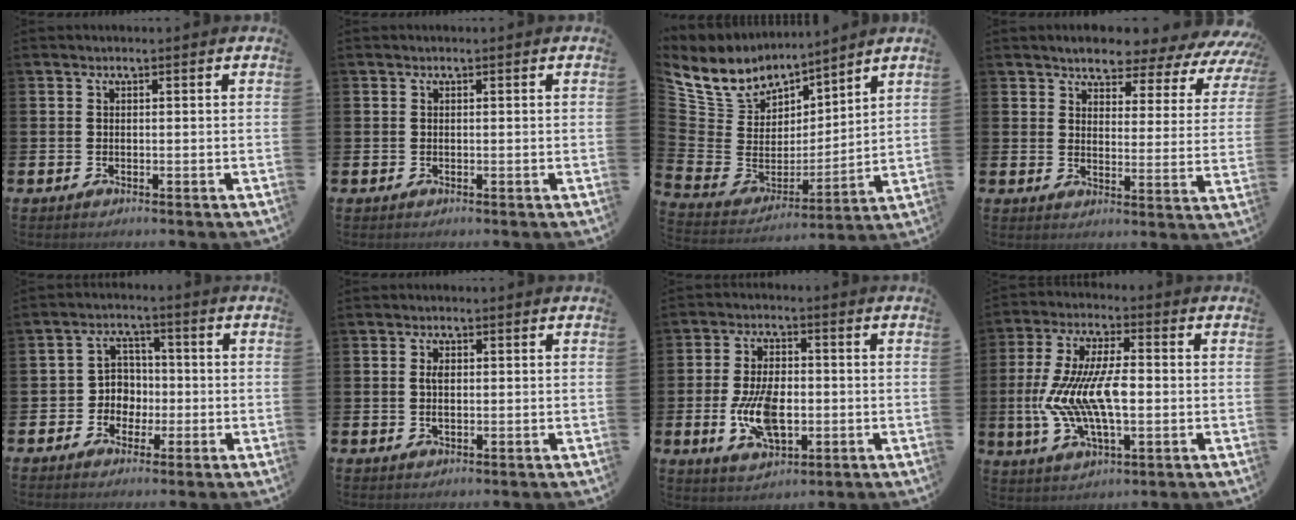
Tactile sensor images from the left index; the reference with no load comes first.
{"total": 0.0}
{"total": 8.0, "force": [7.2, 3.4, -0.6], "torque": [-0.052, -0.071, 0.132]}
{"total": 5.1, "force": [4.8, 1.2, 1.4], "torque": [-0.040, -0.042, 0.074]}
{"total": 4.3, "force": [-0.7, 4.1, 1.2], "torque": [-0.038, 0.006, -0.021]}
{"total": 1.6, "force": [0.1, 0.9, 1.3], "torque": [-0.017, 0.002, -0.002]}
{"total": 8.9, "force": [-1.3, 4.6, 7.5], "torque": [-0.144, -0.004, -0.024]}
{"total": 11.3, "force": [-0.8, 4.9, 10.2], "torque": [-0.222, -0.008, -0.014]}